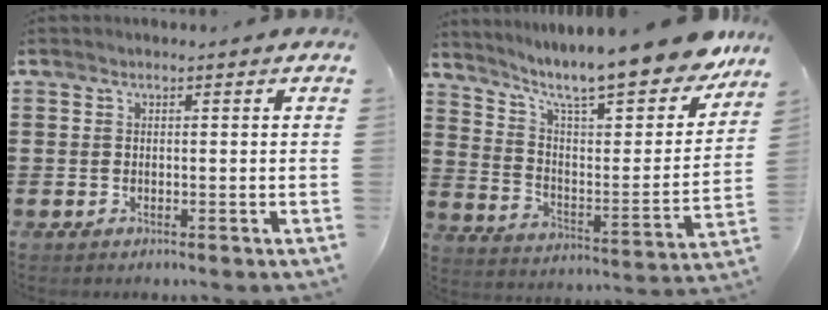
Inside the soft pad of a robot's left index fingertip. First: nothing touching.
{"total": 11.4, "force": [9.8, 1.4, 5.7], "torque": [-0.118, -0.078, 0.159]}